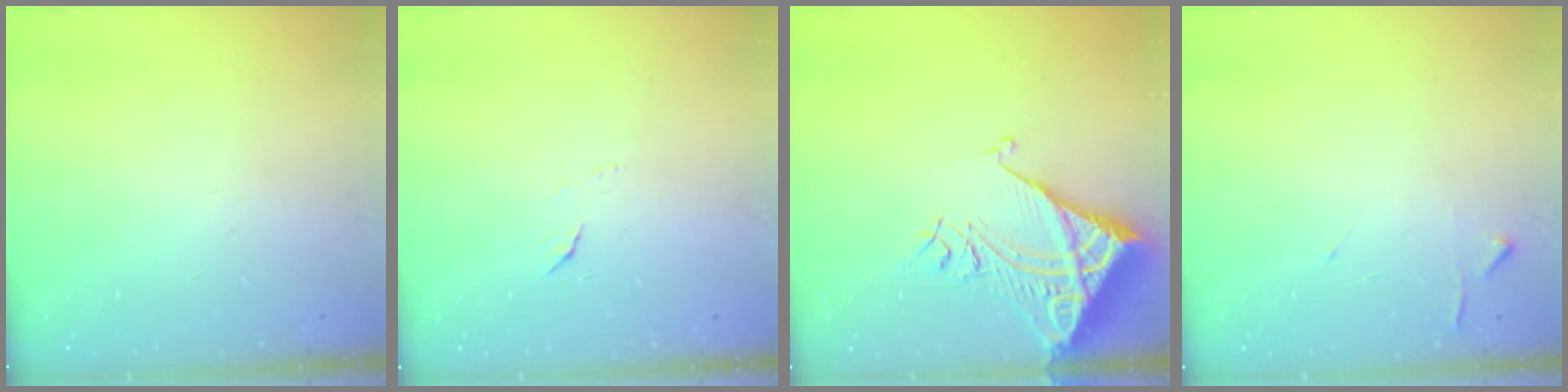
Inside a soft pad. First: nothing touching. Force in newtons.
{"total": 4.1, "press": 4.1, "slide": 0.3}
{"total": 9.6, "press": 9.5, "slide": 1.1}
{"total": 4.7, "press": 4.6, "slide": 0.6}